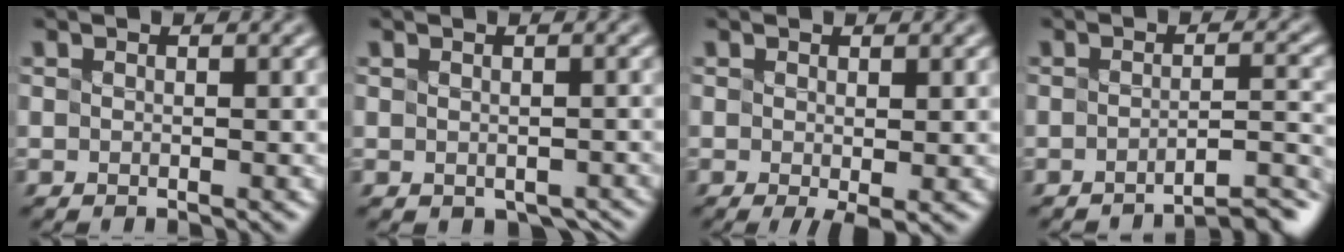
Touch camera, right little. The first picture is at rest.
{"total": 2.1, "force": [-1.0, 1.3, 1.2], "torque": [-0.014, -0.013, -0.006]}
{"total": 1.5, "force": [-0.2, 0.2, 1.5], "torque": [-0.023, -0.009, -0.004]}
{"total": 4.2, "force": [-3.4, 0.6, 2.3], "torque": [-0.020, 0.015, -0.054]}